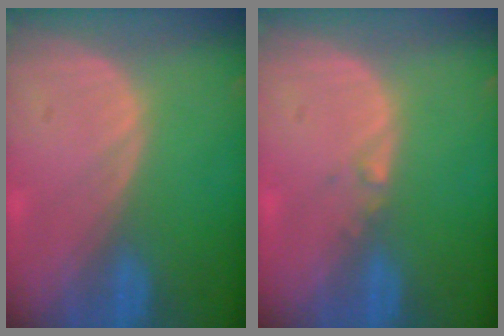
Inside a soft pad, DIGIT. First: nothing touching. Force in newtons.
{"total": 0.7, "press": 0.6, "slide": 0.4}